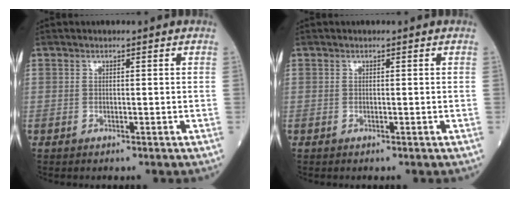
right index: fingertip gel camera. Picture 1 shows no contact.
{"total": 0.0}